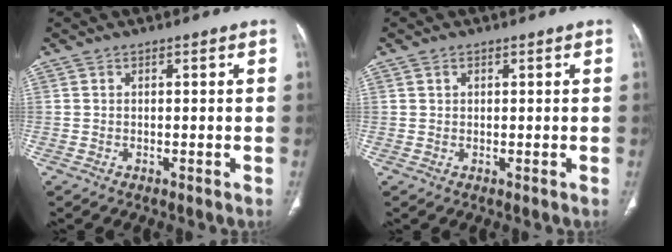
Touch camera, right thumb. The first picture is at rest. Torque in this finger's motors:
{"motor_torque": [0.02, -0.11, -0.15, 0.15, 0.05]}